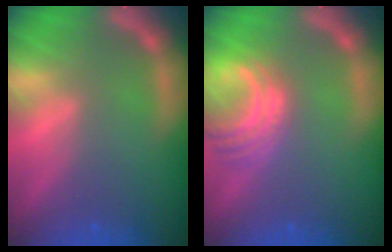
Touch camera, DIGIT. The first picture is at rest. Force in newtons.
{"total": 5.5}